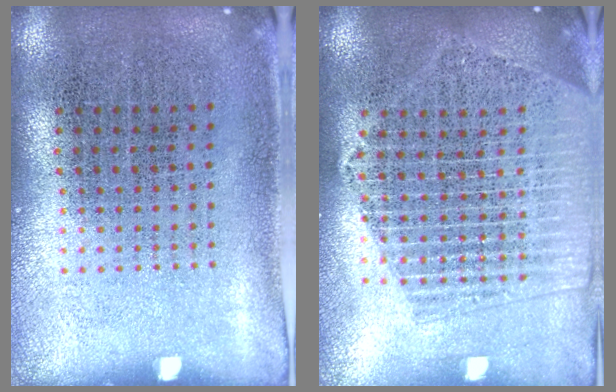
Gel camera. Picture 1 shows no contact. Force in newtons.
{"total": 2.0, "press": 1.8, "slide": 0.9}